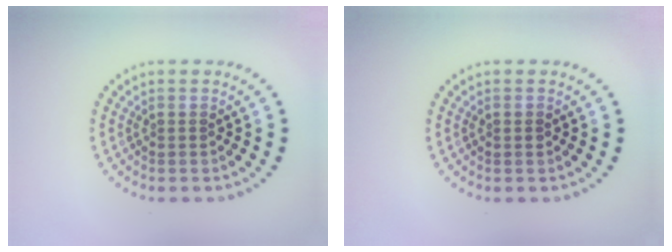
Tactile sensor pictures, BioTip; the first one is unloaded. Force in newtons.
{"total": 0.7, "press": 0.7, "slide": 0.1}